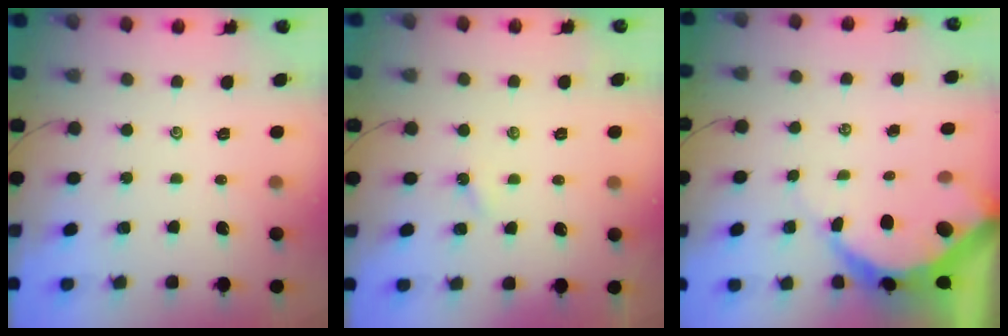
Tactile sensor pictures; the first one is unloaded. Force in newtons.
{"total": 1.5, "press": 1.5, "slide": 0.3}
{"total": 8.2, "press": 8.1, "slide": 0.8}